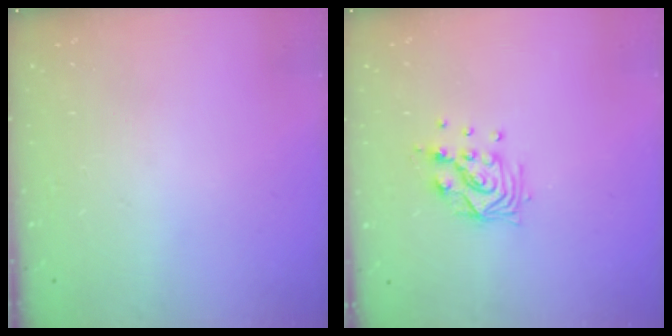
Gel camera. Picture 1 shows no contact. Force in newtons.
{"total": 10.0, "press": 9.9, "slide": 1.2}